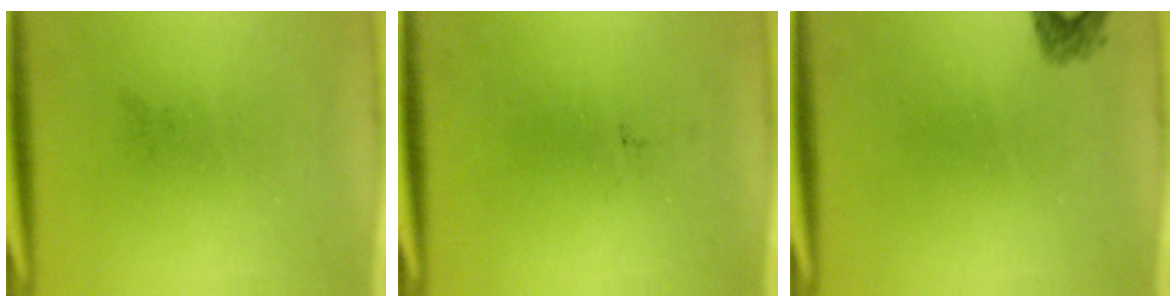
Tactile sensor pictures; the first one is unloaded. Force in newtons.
{"total": 0.0}
{"total": 1.4}